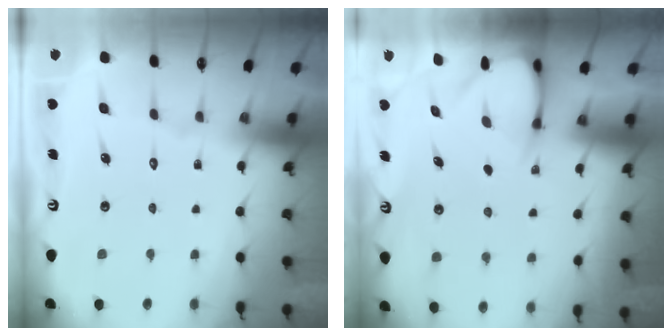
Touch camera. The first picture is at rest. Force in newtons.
{"total": 3.5, "press": 3.5, "slide": 0.4}